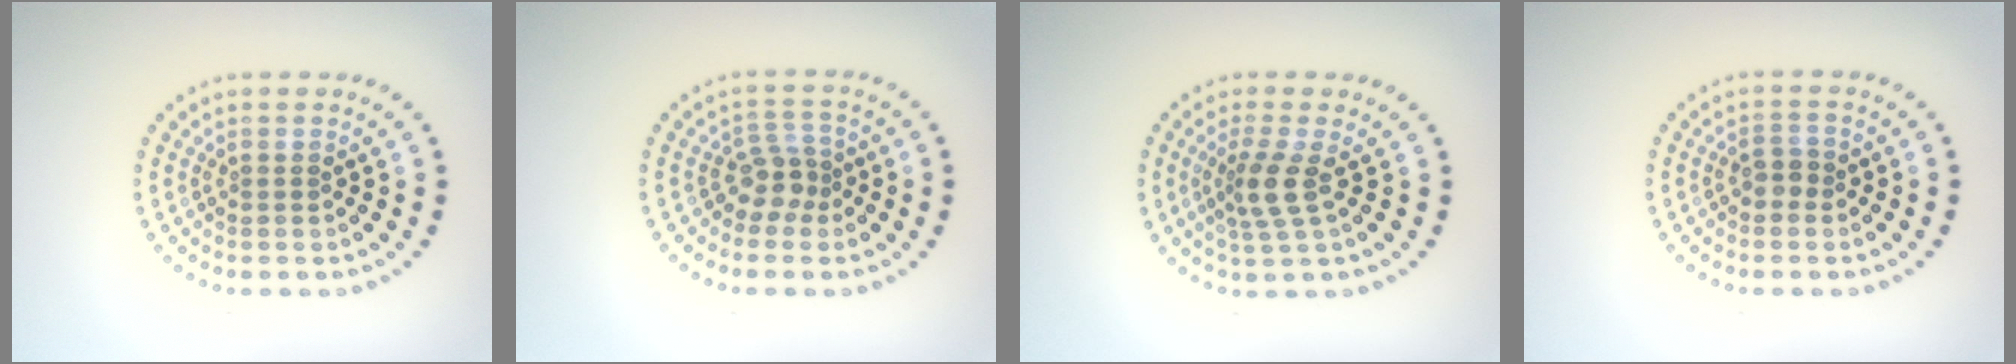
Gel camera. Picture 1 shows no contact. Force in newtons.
{"total": 2.5, "press": 1.9, "slide": 1.6}
{"total": 2.8, "press": 2.1, "slide": 1.9}
{"total": 1.4, "press": 1.3, "slide": 0.5}